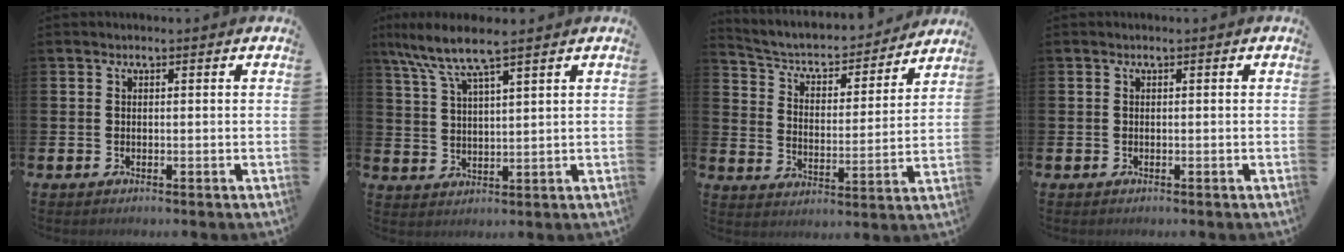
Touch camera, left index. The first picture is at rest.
{"total": 7.0, "force": [5.7, 0.6, 3.9], "torque": [-0.094, -0.020, 0.100]}
{"total": 5.5, "force": [5.0, 1.9, 1.5], "torque": [-0.058, -0.040, 0.078]}
{"total": 0.0}